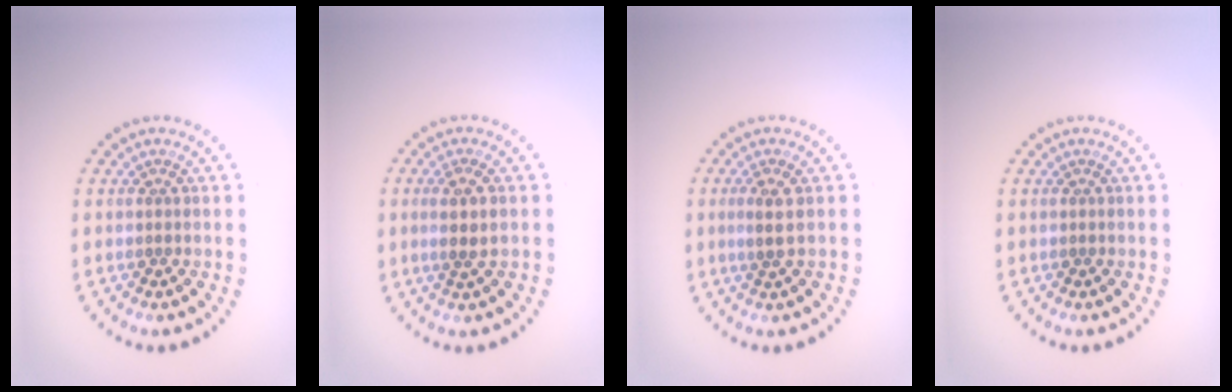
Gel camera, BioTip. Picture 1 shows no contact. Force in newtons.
{"total": 2.1, "press": 2.0, "slide": 0.8}
{"total": 1.7, "press": 1.4, "slide": 0.9}
{"total": 0.0}